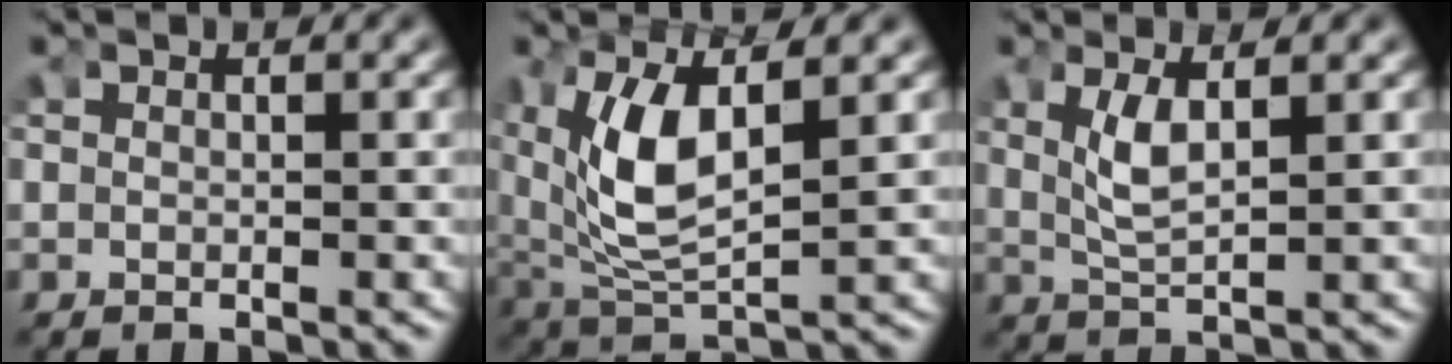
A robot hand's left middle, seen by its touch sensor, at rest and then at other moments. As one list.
[{"total": 6.9, "force": [1.5, 3.6, 5.7], "torque": [-0.136, -0.014, 0.042]}, {"total": 2.8, "force": [0.9, 0.5, 2.6], "torque": [-0.058, -0.012, 0.029]}]